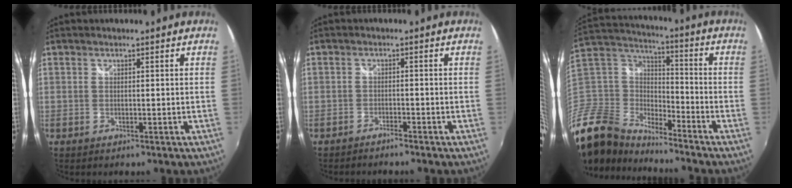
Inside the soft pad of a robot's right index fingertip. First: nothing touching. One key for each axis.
{"total": 1.8, "fx": -1.8, "fy": 0.2, "fz": 0.5, "tx": -0.022, "ty": -0.004, "tz": -0.033}
{"total": 17.1, "fx": -13.4, "fy": 8.9, "fz": 5.7, "tx": -0.168, "ty": 0.011, "tz": -0.274}